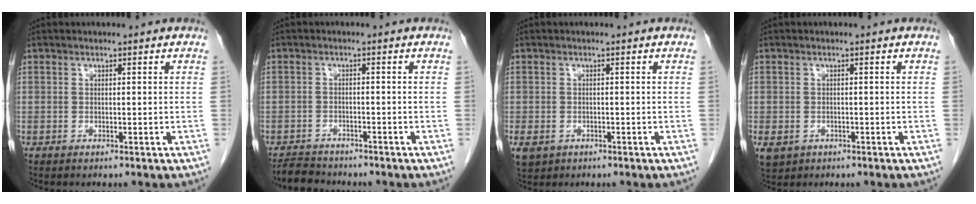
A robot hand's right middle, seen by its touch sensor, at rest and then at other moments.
{"total": 3.8, "force": [-3.6, 1.0, 0.3], "torque": [-0.012, -0.010, -0.063]}
{"total": 4.8, "force": [-2.4, 3.8, 1.9], "torque": [-0.050, -0.008, -0.034]}
{"total": 5.2, "force": [-2.4, 4.2, 1.9], "torque": [-0.050, -0.008, -0.032]}